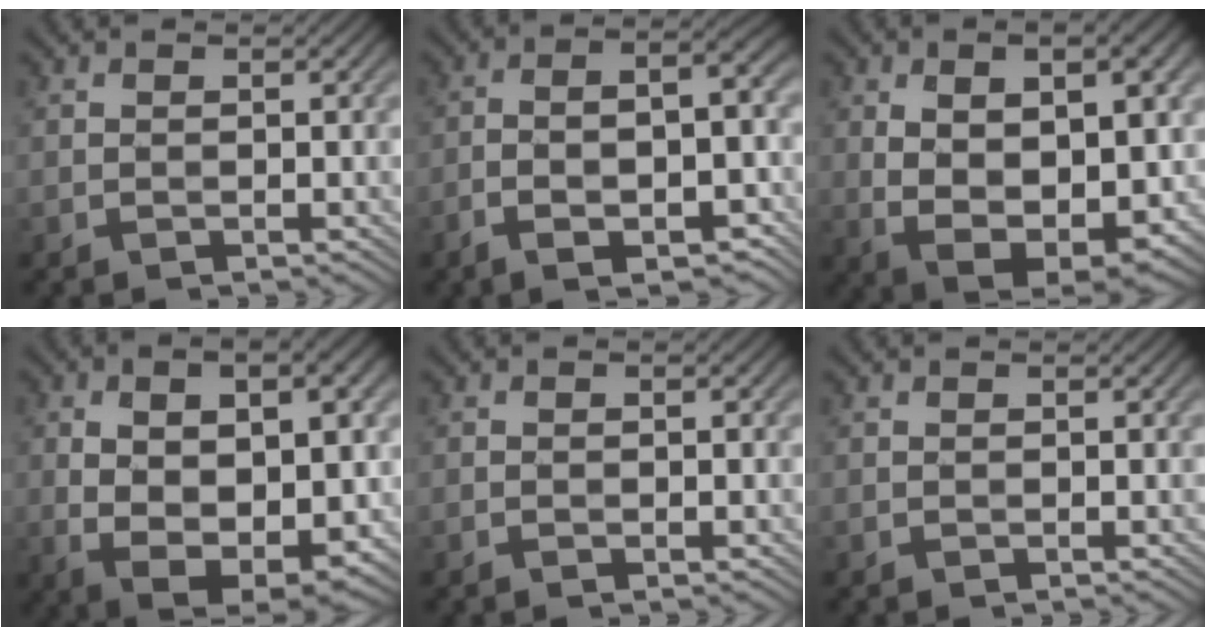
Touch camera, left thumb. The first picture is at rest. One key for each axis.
{"total": 9.6, "fx": -4.1, "fy": 3.5, "fz": 8.0, "tx": -0.132, "ty": -0.010, "tz": -0.057}
{"total": 12.4, "fx": 1.2, "fy": 6.9, "fz": 10.2, "tx": -0.158, "ty": -0.023, "tz": 0.041}
{"total": 13.2, "fx": 0.3, "fy": 7.3, "fz": 11.0, "tx": -0.164, "ty": -0.013, "tz": 0.031}
{"total": 0.9, "fx": -0.3, "fy": 0.1, "fz": 0.8, "tx": -0.014, "ty": 0.002, "tz": -0.006}
{"total": 0.0}